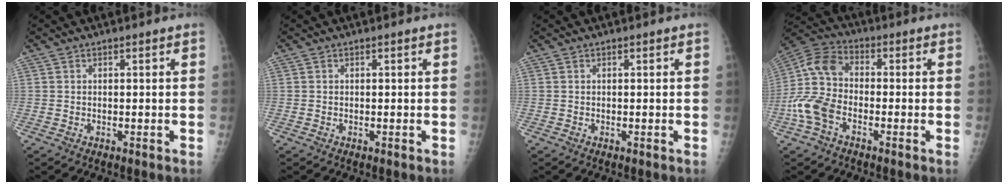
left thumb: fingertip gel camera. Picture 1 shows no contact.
{"total": 0.0}
{"total": 0.0}
{"total": 10.9, "force": [-3.6, 6.9, 7.6], "torque": [-0.166, 0.030, -0.081]}